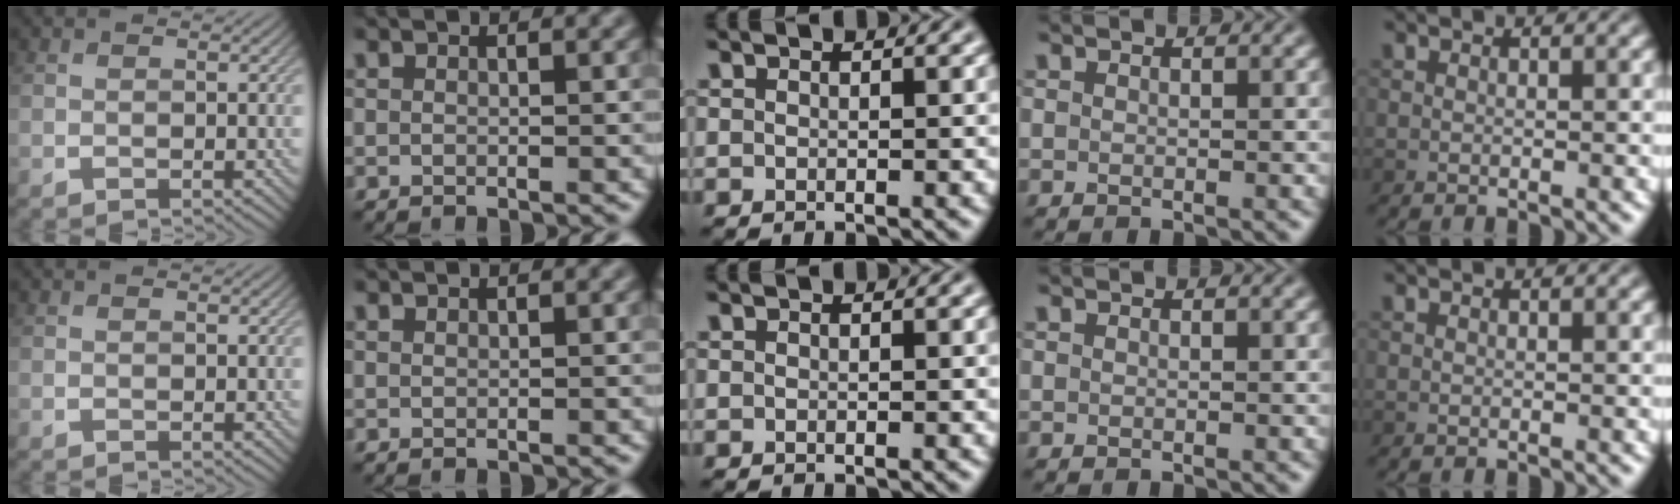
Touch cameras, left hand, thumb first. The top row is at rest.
{}